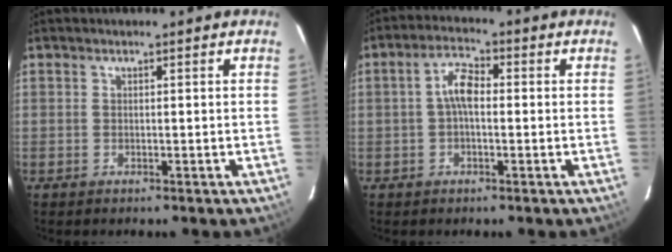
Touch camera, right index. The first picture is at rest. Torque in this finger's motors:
{"motor_torque": [0.40, -0.21, 0.34, 0.10]}